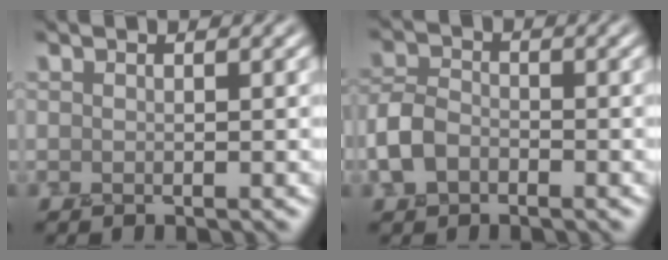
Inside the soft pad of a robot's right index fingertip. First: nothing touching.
{"total": 3.0, "force": [-1.4, 2.1, 1.6], "torque": [-0.034, 0.005, -0.037]}